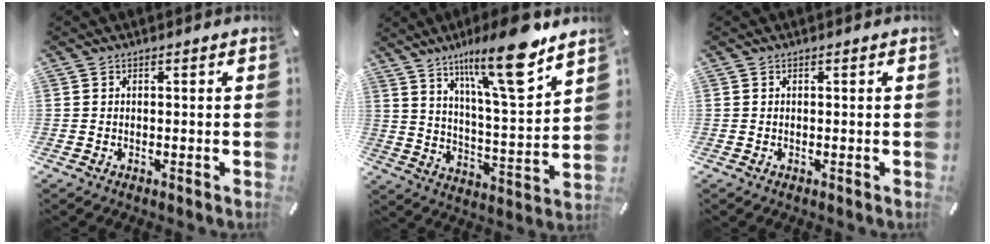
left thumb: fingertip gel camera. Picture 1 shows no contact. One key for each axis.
{"total": 17.9, "fx": 12.5, "fy": 3.5, "fz": 12.3, "tx": -0.210, "ty": -0.068, "tz": 0.199}
{"total": 0.0}